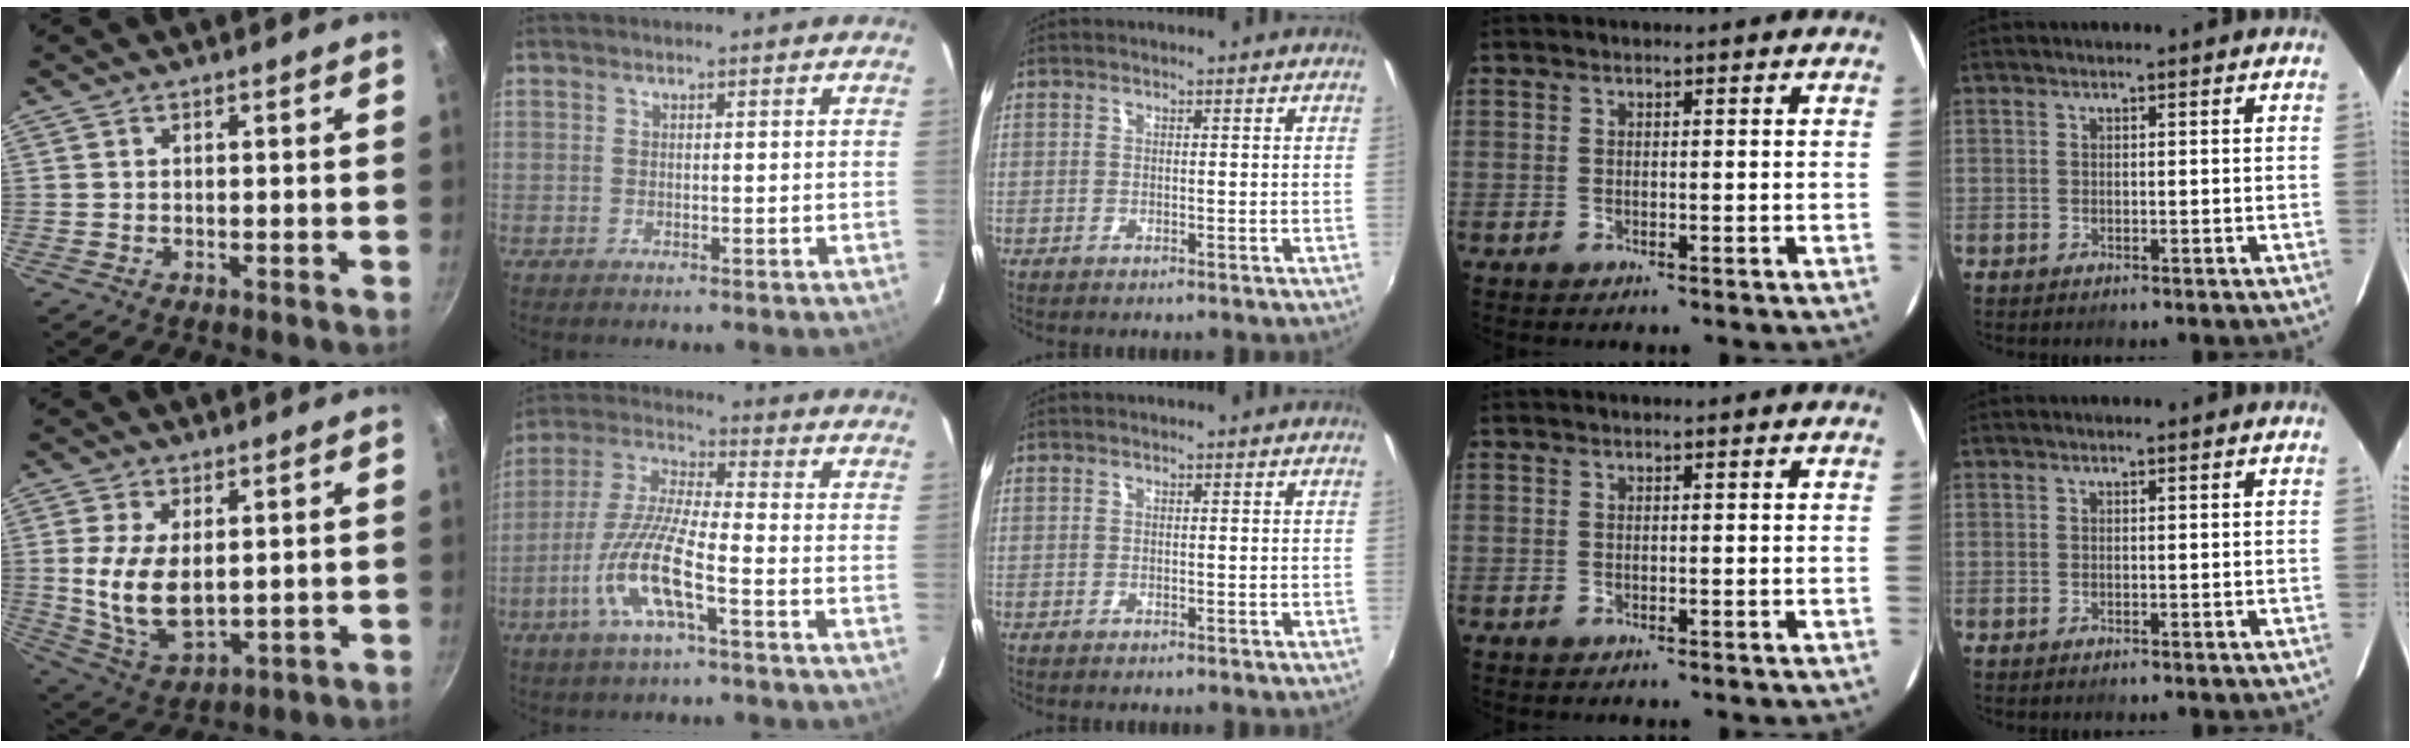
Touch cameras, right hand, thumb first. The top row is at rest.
{"thumb": {"total": 12.0, "force": [1.1, 6.7, 9.9], "torque": [-0.187, -0.020, 0.037]}, "index": {"total": 12.4, "force": [-5.4, 2.0, 11.0], "torque": [-0.236, -0.006, -0.109]}}